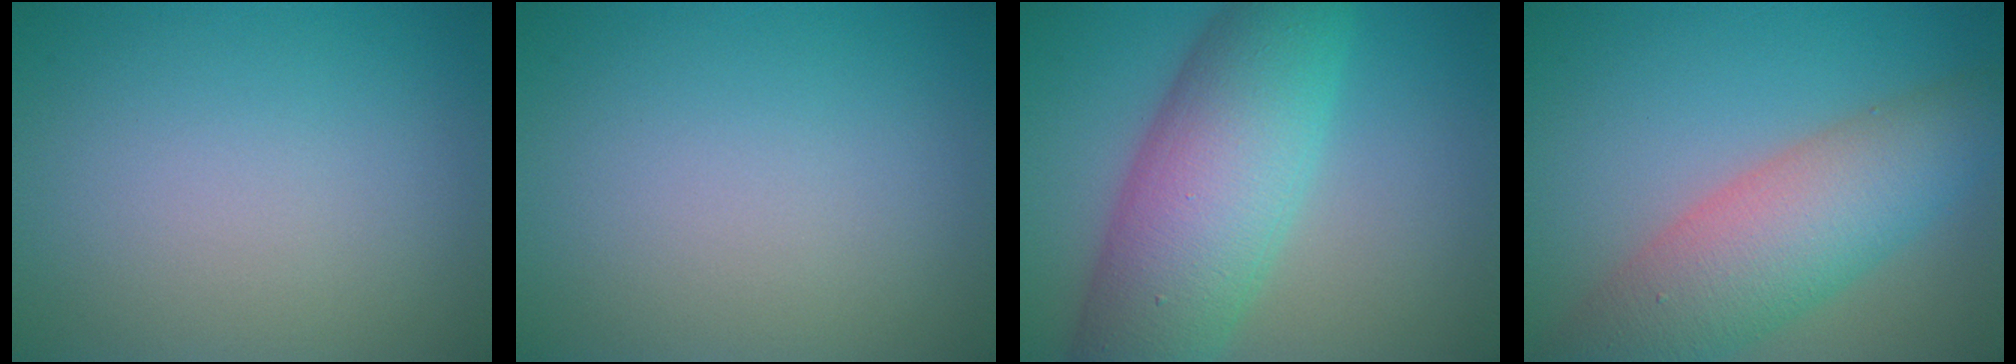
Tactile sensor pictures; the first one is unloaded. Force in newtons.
{"total": 0.0}
{"total": 10.2, "press": 10.2, "slide": 0.1}
{"total": 8.1, "press": 8.1, "slide": 0.3}